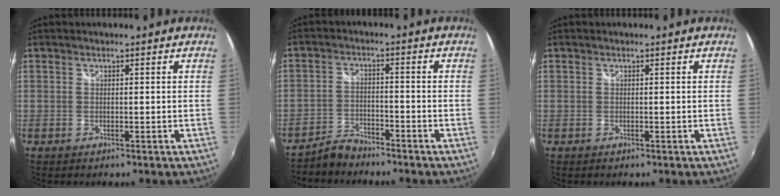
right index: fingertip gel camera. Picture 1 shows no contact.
{"total": 4.6, "force": [-4.3, 1.4, 0.9], "torque": [-0.028, 0.007, -0.080]}
{"total": 0.0}